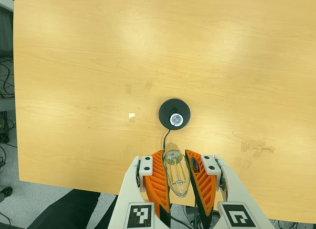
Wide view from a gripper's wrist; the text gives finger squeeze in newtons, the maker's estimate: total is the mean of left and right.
{"total": 20.4, "left": 22.0, "right": 18.7}